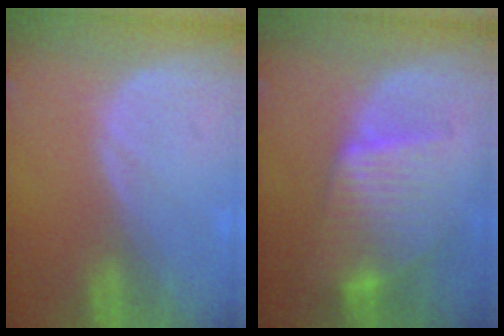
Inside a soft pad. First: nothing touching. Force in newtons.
{"total": 7.9, "press": 7.9, "slide": 0.3}